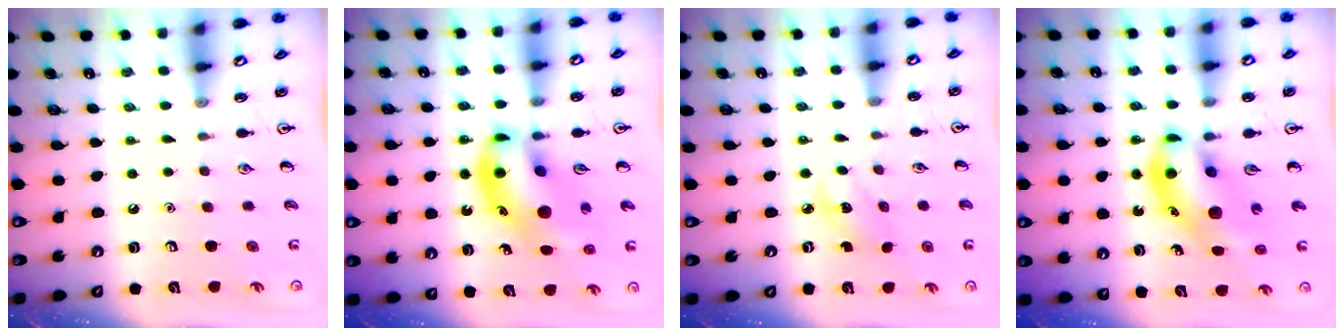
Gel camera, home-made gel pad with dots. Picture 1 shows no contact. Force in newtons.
{"total": 15.1, "press": 14.4, "slide": 4.3}
{"total": 2.8, "press": 2.7, "slide": 0.9}
{"total": 11.1, "press": 10.6, "slide": 3.1}